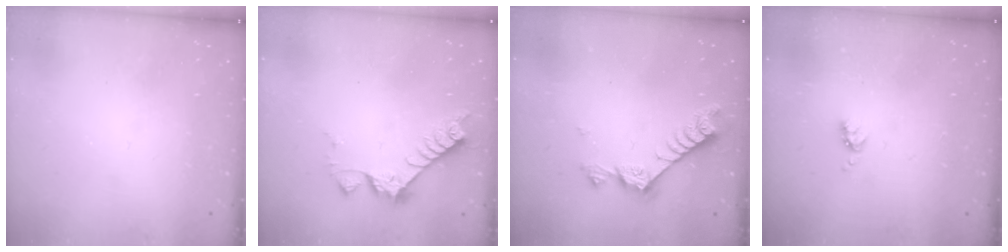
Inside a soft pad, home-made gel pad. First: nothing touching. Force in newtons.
{"total": 7.0, "press": 7.0, "slide": 0.5}
{"total": 8.5, "press": 8.4, "slide": 1.4}
{"total": 3.9, "press": 3.8, "slide": 0.6}